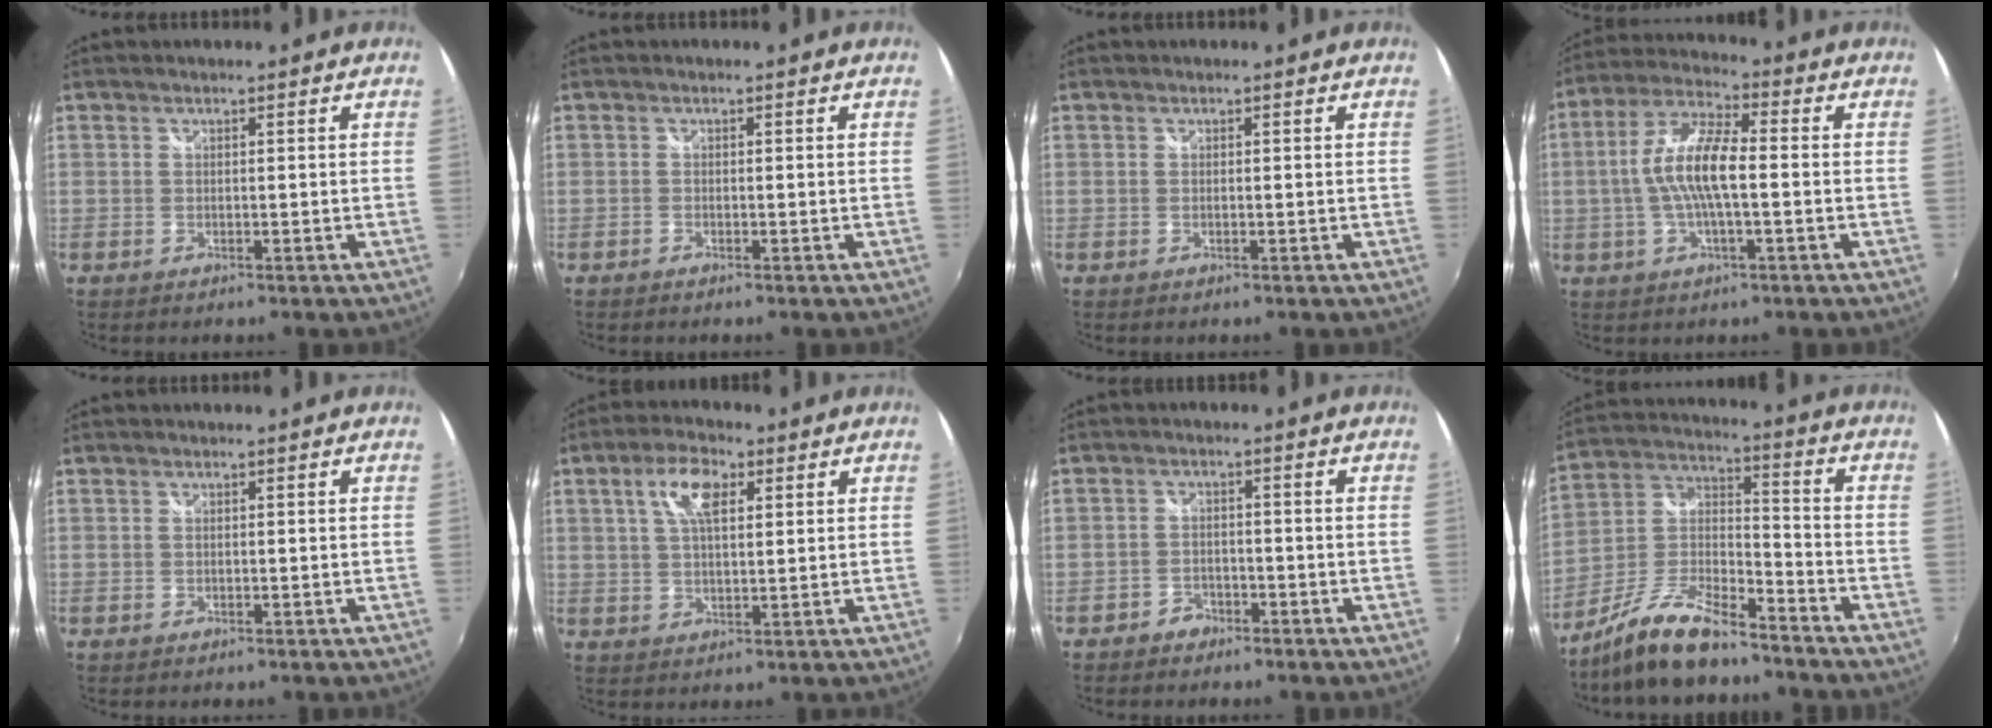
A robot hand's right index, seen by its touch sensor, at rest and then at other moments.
{"total": 0.5, "force": [-0.5, 0.2, 0.1], "torque": [-0.003, -0.002, -0.012]}
{"total": 0.0}
{"total": 10.6, "force": [-0.9, 2.6, 10.3], "torque": [-0.210, 0.010, -0.019]}
{"total": 0.0}
{"total": 7.3, "force": [2.9, 3.3, 5.9], "torque": [-0.108, 0.016, 0.050]}
{"total": 3.2, "force": [-2.4, 2.1, 0.4], "torque": [-0.019, 0.011, -0.042]}
{"total": 14.1, "force": [-10.7, 4.0, 8.3], "torque": [-0.184, 0.000, -0.201]}